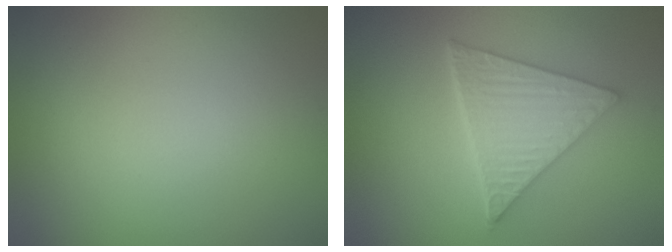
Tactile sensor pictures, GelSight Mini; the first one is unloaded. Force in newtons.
{"total": 5.9, "press": 4.4, "slide": 3.8}